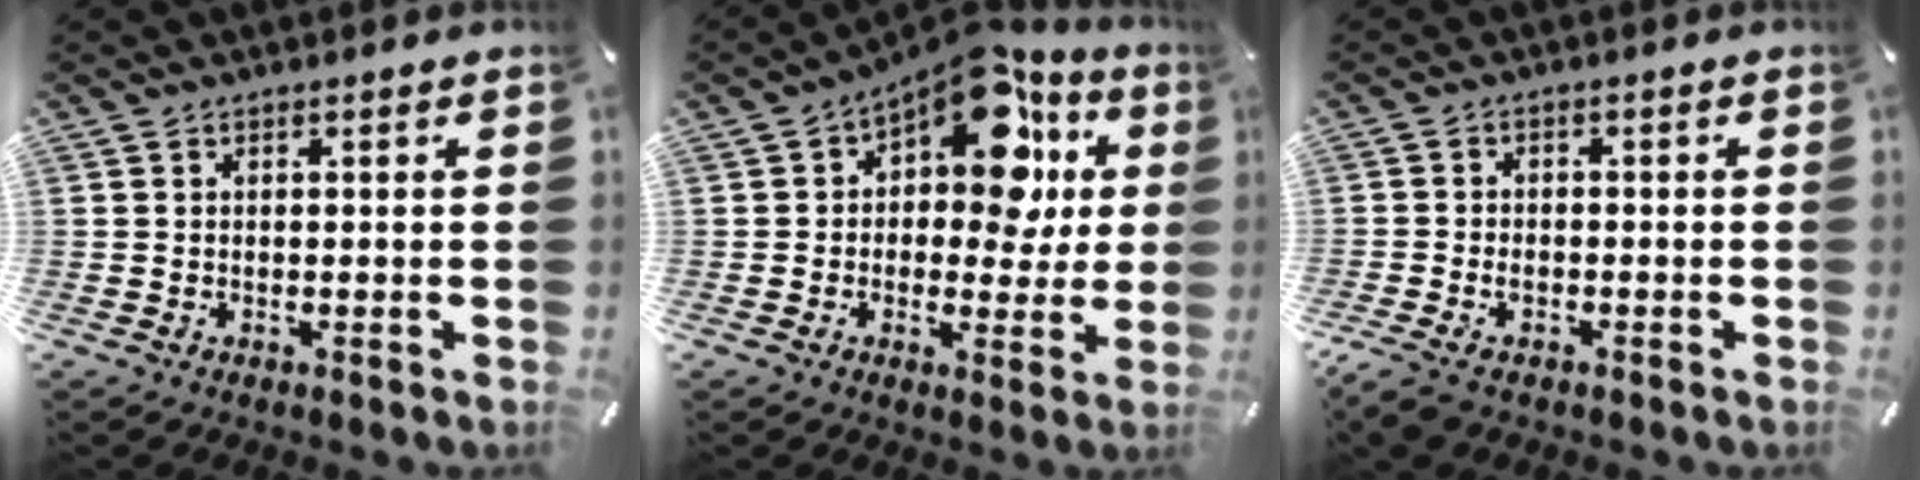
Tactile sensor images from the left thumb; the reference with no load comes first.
{"total": 14.0, "force": [6.5, 8.1, 9.4], "torque": [-0.140, -0.046, 0.115]}
{"total": 3.7, "force": [-1.8, 2.5, 2.0], "torque": [-0.048, 0.005, -0.037]}